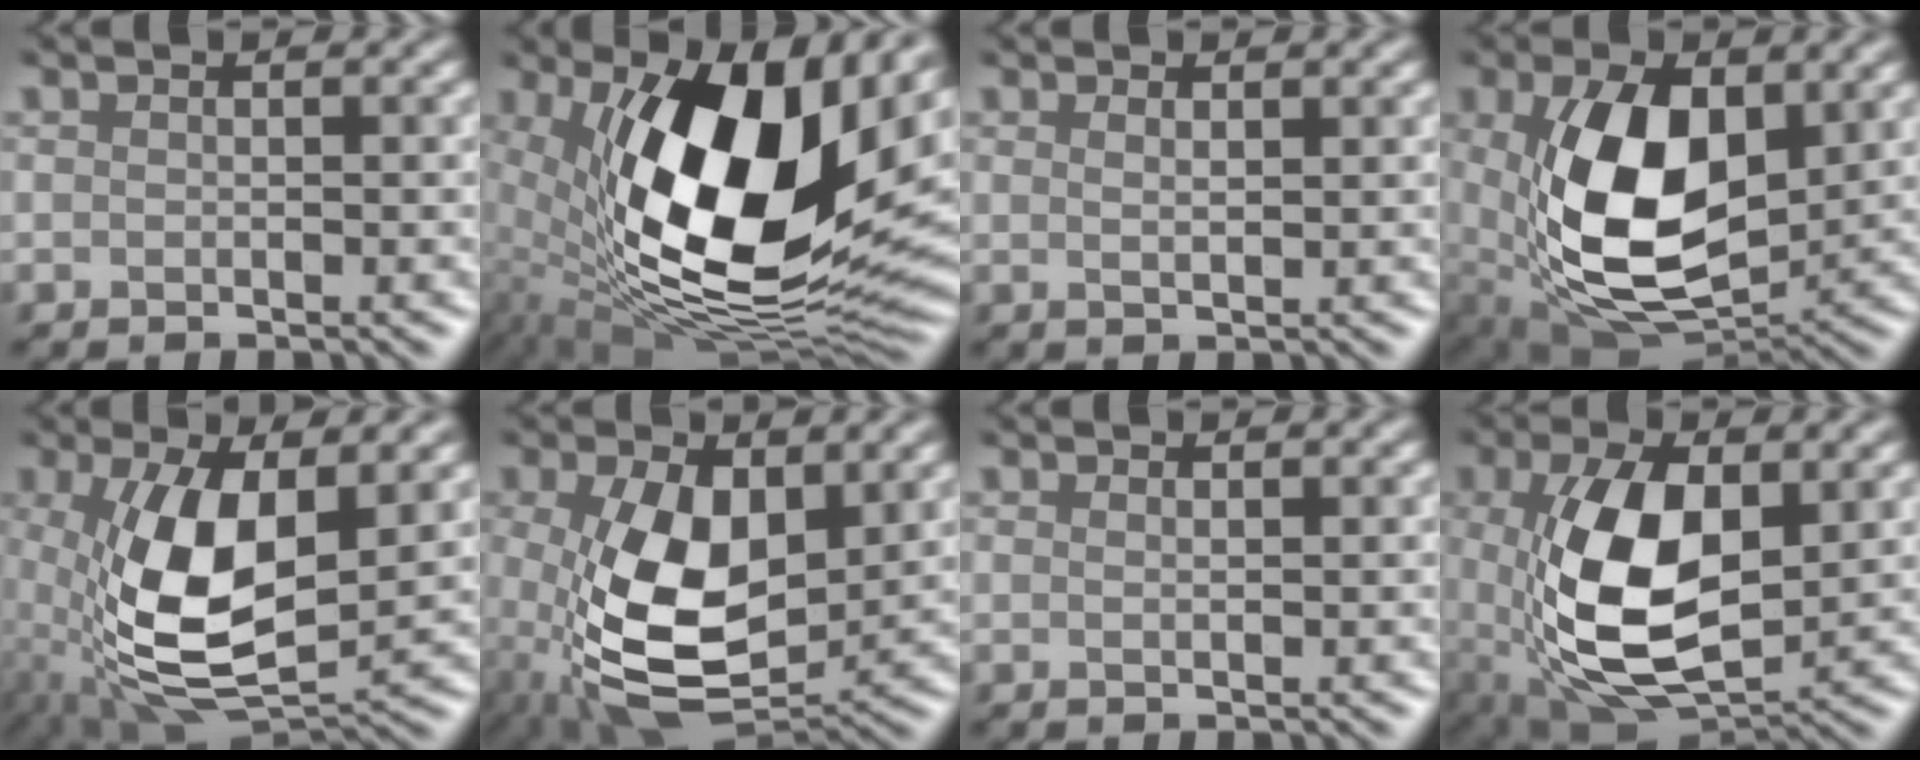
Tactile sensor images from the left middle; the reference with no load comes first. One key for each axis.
{"total": 15.4, "fx": 2.5, "fy": 7.2, "fz": 13.3, "tx": -0.235, "ty": -0.020, "tz": 0.037}
{"total": 0.7, "fx": 0.5, "fy": -0.2, "fz": 0.3, "tx": -0.010, "ty": -0.001, "tz": 0.012}
{"total": 11.2, "fx": 1.2, "fy": 6.2, "fz": 9.2, "tx": -0.190, "ty": -0.009, "tz": 0.032}
{"total": 9.2, "fx": 0.5, "fy": 4.1, "fz": 8.2, "tx": -0.189, "ty": -0.010, "tz": 0.015}
{"total": 8.5, "fx": 0.2, "fy": 4.6, "fz": 7.2, "tx": -0.170, "ty": -0.017, "tz": 0.015}
{"total": 0.7, "fx": 0.6, "fy": 0.1, "fz": 0.3, "tx": -0.002, "ty": -0.003, "tz": 0.006}
{"total": 10.2, "fx": 0.2, "fy": 5.4, "fz": 8.6, "tx": -0.189, "ty": -0.014, "tz": 0.015}